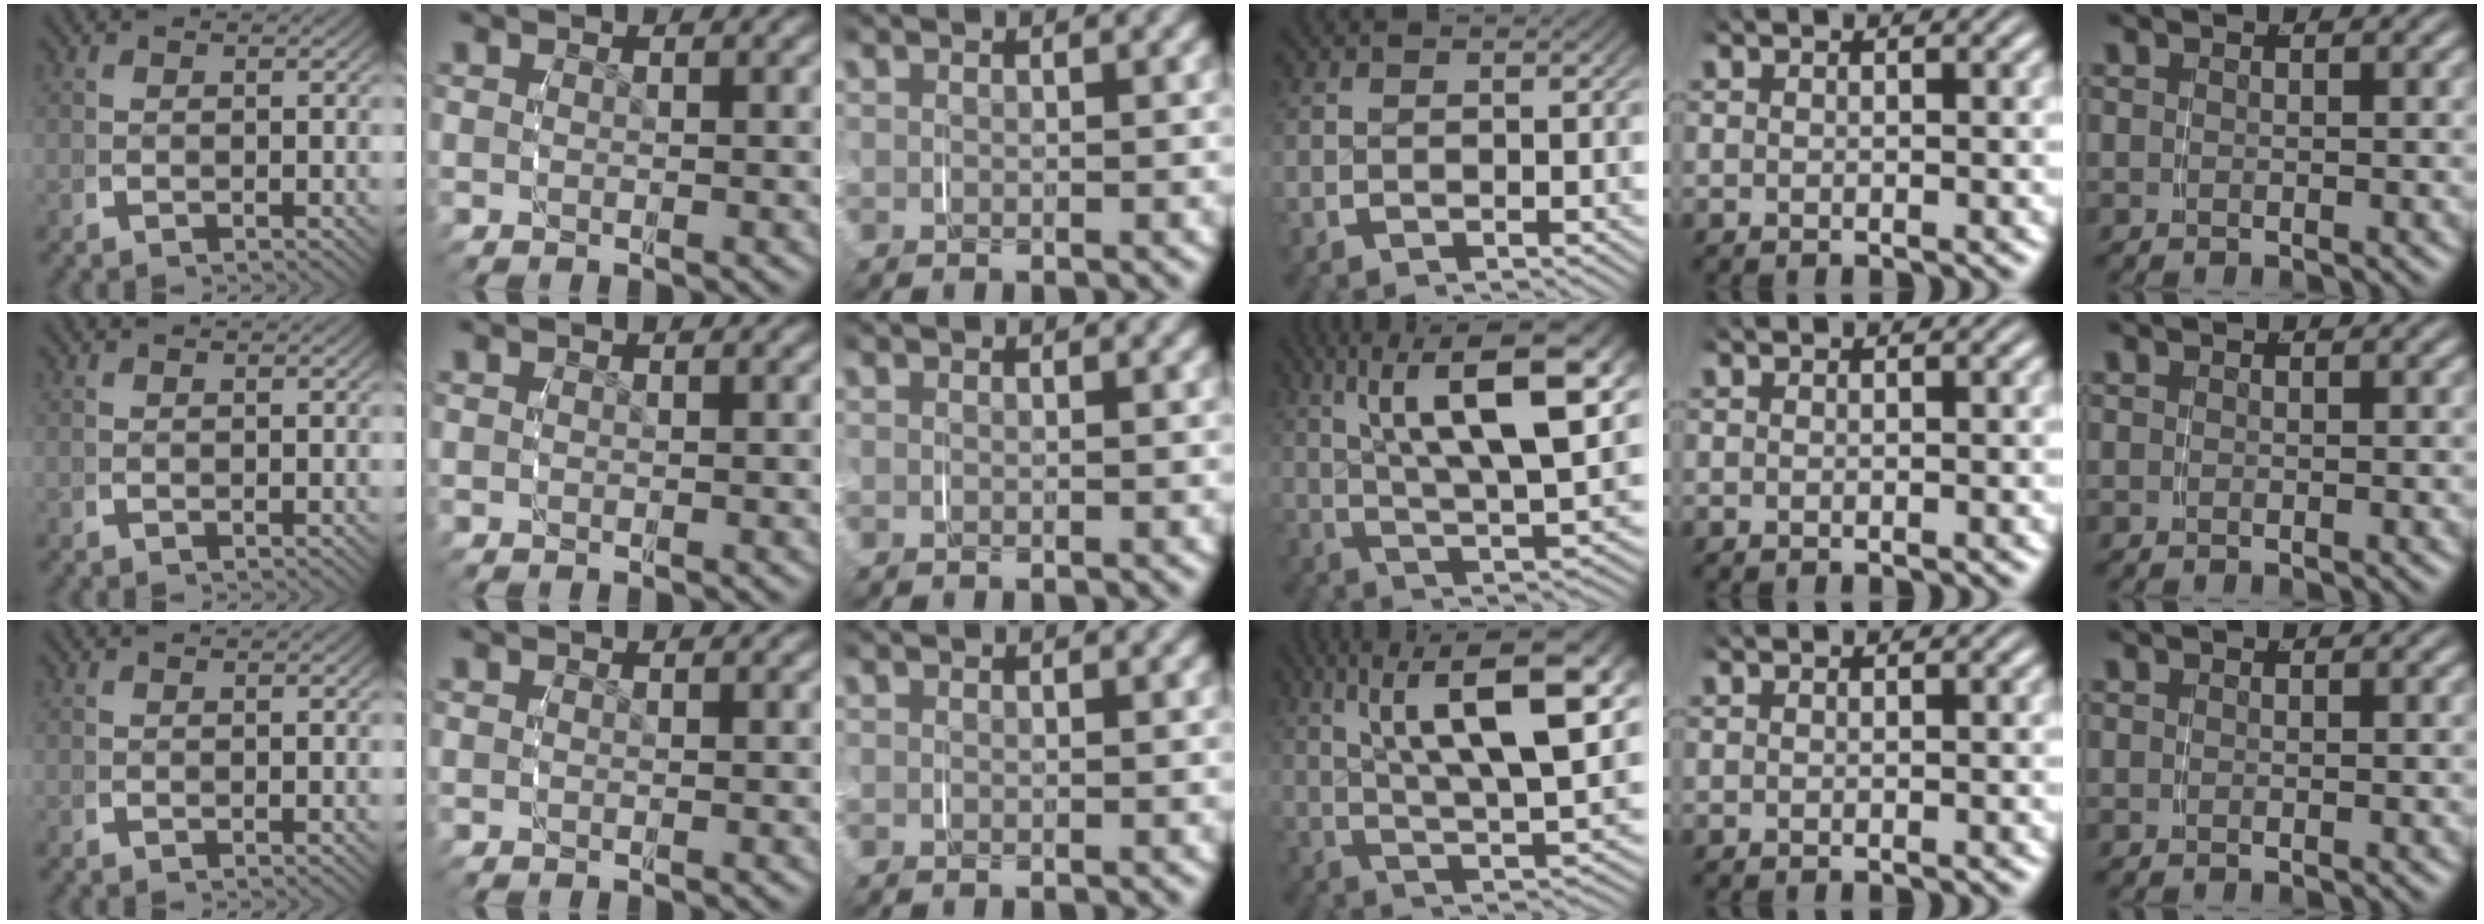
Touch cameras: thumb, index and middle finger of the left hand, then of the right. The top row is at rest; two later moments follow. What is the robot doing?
{"motion": "grasp_and_lifting", "object": "measuring cup"}